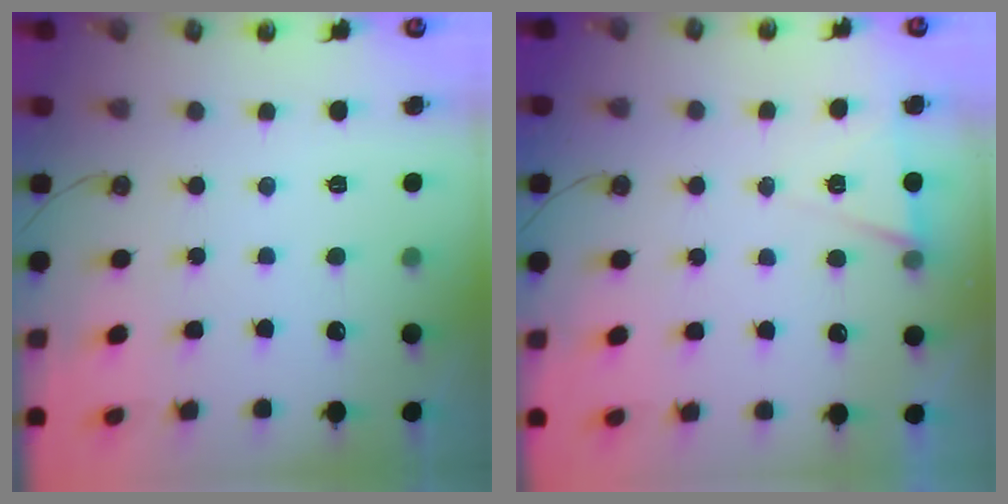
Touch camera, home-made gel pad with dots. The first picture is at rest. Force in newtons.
{"total": 5.5, "press": 3.3, "slide": 4.5}